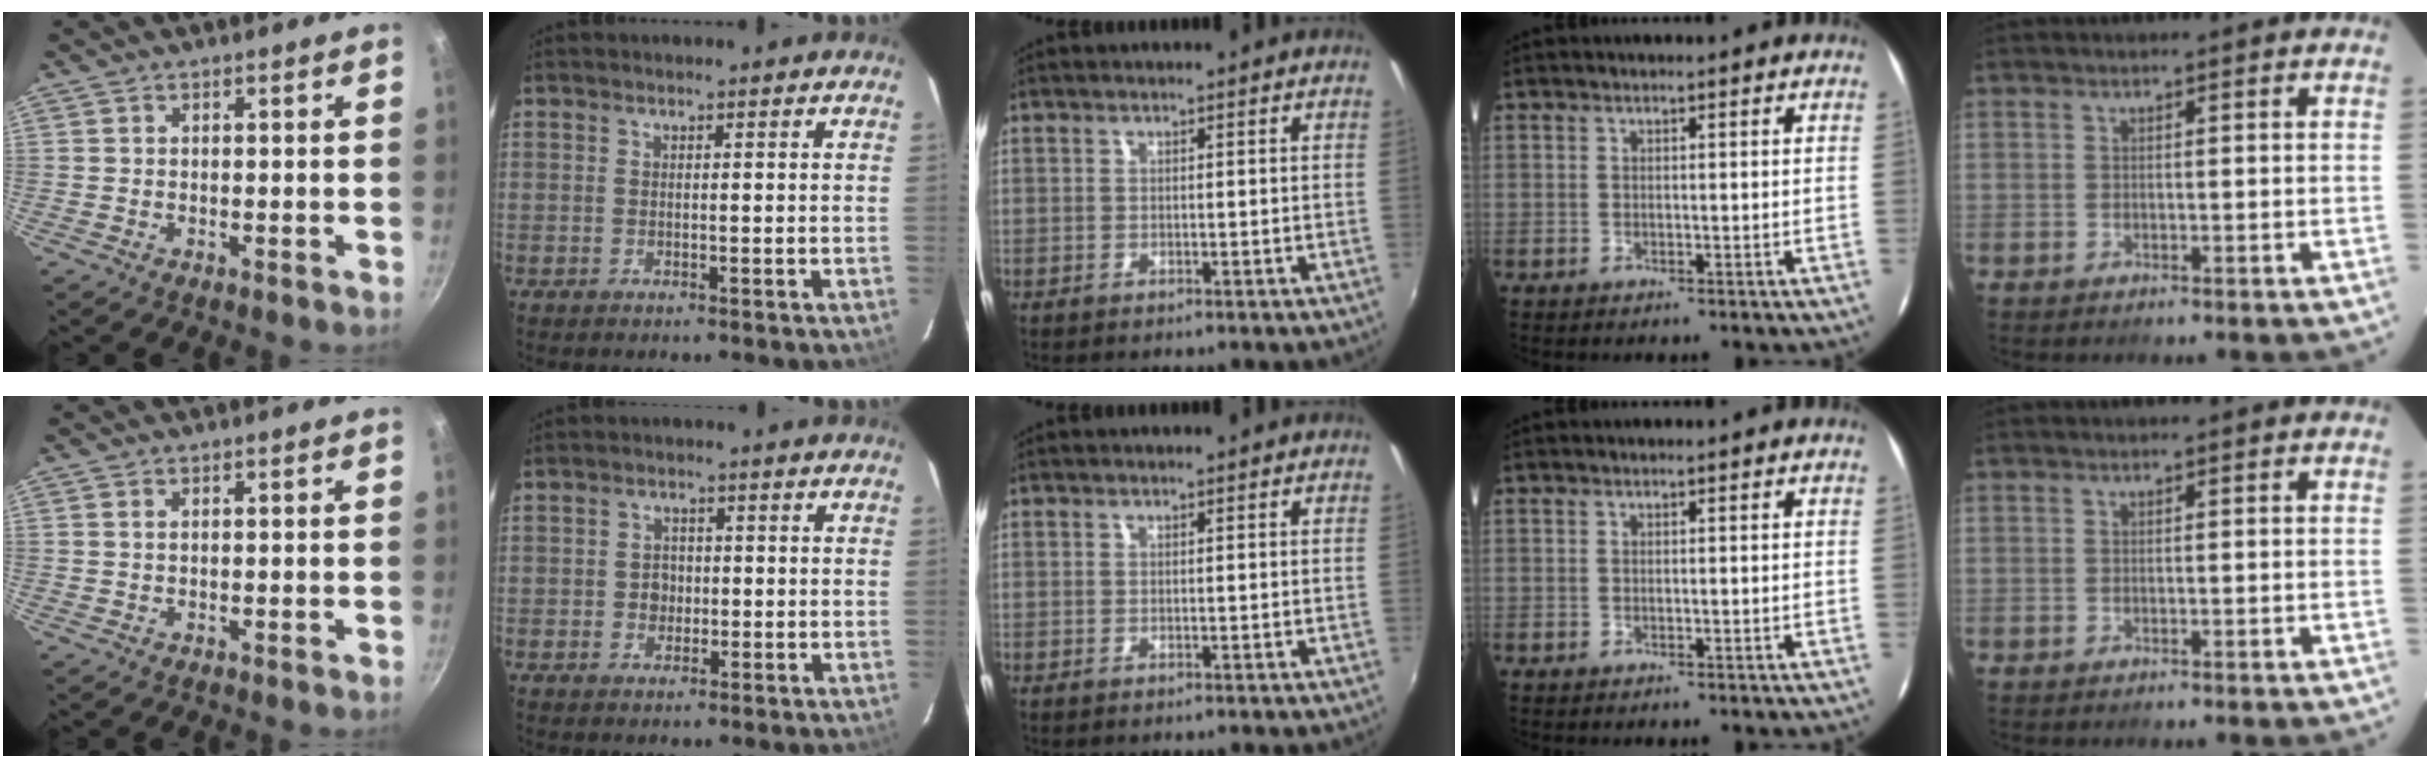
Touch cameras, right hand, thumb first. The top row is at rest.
{"thumb": {"total": 0.6, "force": [0.3, 0.3, 0.4], "torque": [-0.009, 0.001, 0.004]}, "index": {"total": 3.1, "force": [-0.4, 2.8, 1.2], "torque": [-0.021, 0.008, -0.005]}}